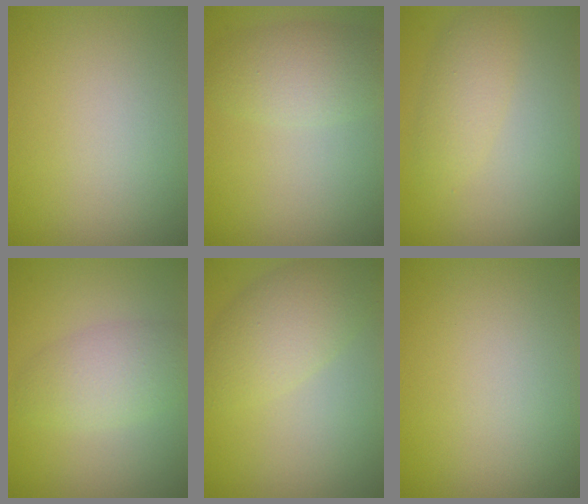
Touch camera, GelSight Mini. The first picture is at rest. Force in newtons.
{"total": 3.6, "press": 3.6, "slide": 0.2}
{"total": 2.4, "press": 2.4, "slide": 0.1}
{"total": 3.3, "press": 3.3, "slide": 0.1}
{"total": 4.3, "press": 4.3, "slide": 0.2}
{"total": 0.0}